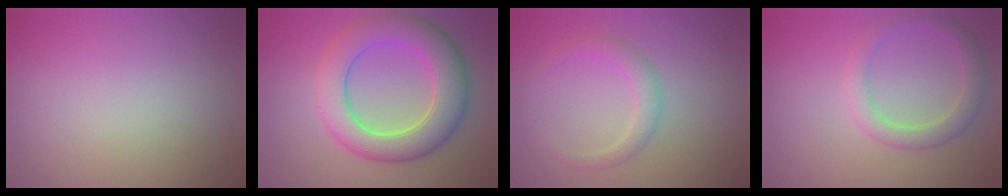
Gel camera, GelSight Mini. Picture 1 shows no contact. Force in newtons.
{"total": 8.0, "press": 8.0, "slide": 0.3}
{"total": 2.2, "press": 2.2, "slide": 0.0}
{"total": 2.8, "press": 2.8, "slide": 0.2}